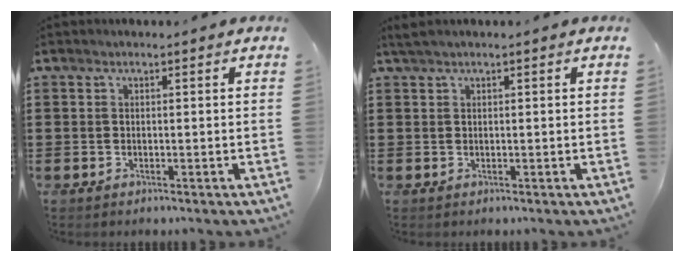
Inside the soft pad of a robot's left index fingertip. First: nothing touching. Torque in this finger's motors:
{"motor_torque": [0.93, -0.71, -0.04, 0.01]}